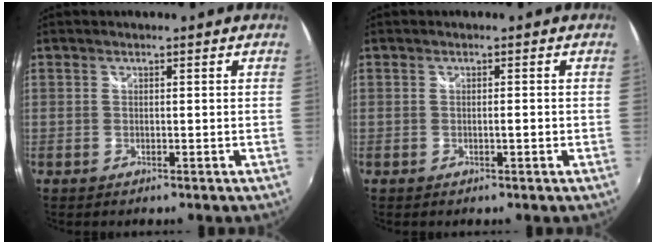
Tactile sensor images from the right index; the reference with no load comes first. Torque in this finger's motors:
{"motor_torque": [1.05, 1.09, 0.01, 0.00]}